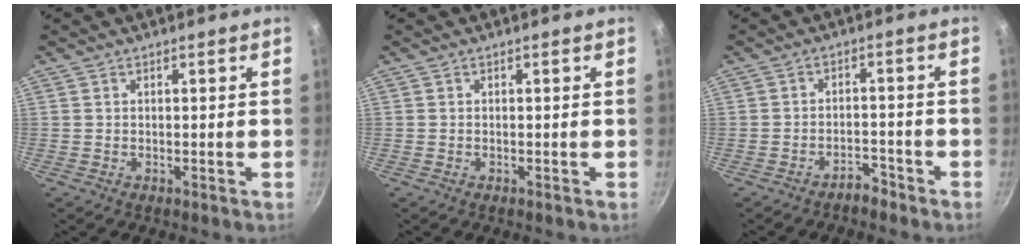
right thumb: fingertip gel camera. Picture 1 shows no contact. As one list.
[{"total": 0.0}, {"total": 3.1, "force": [-2.7, 1.2, 1.0], "torque": [0.001, 0.033, -0.039]}]